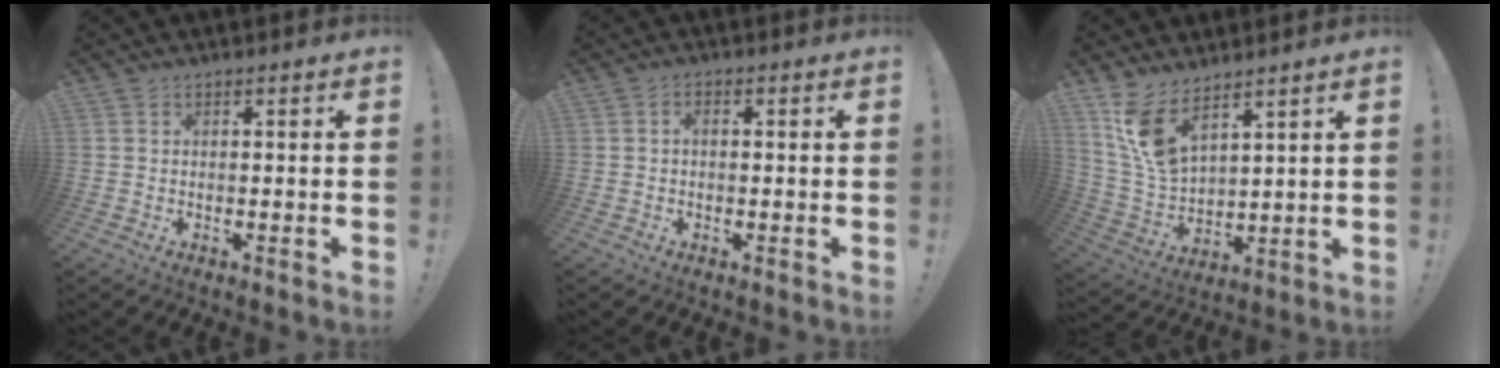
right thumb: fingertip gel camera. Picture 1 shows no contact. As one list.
[{"total": 1.4, "force": [-0.3, 0.8, 1.2], "torque": [-0.023, 0.005, -0.007]}, {"total": 11.3, "force": [8.1, 4.7, 6.3], "torque": [-0.133, -0.051, 0.159]}]